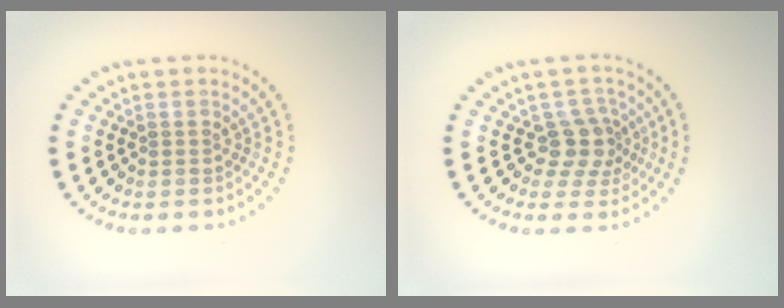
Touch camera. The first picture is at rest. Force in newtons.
{"total": 2.7, "press": 2.1, "slide": 1.7}